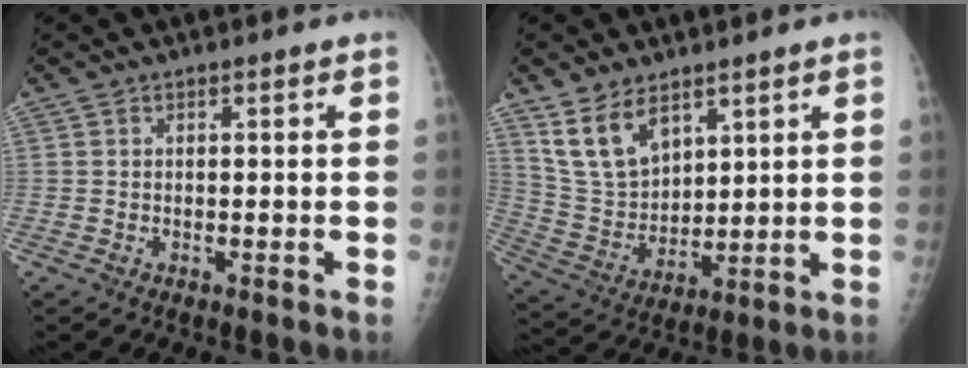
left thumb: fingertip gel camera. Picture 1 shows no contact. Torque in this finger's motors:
{"motor_torque": [0.20, 0.37, 0.05, -0.16, 0.08]}